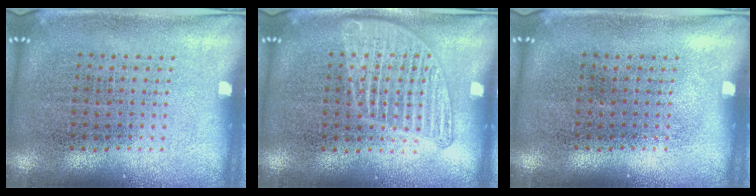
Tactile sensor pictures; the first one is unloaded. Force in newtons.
{"total": 1.3, "press": 1.3, "slide": 0.1}
{"total": 0.0}